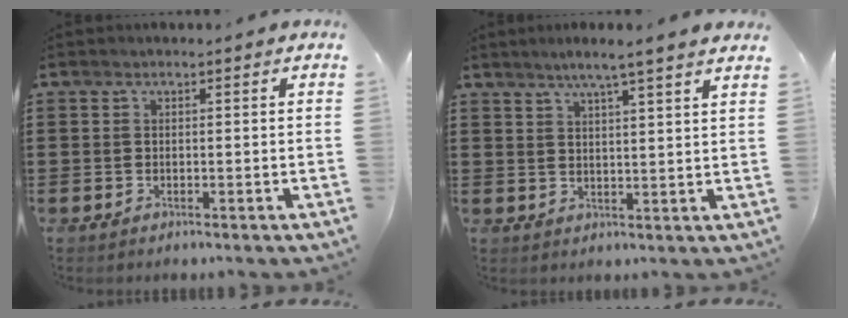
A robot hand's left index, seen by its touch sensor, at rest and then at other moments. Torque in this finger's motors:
{"motor_torque": [2.14, 0.00, 0.32, 0.11]}